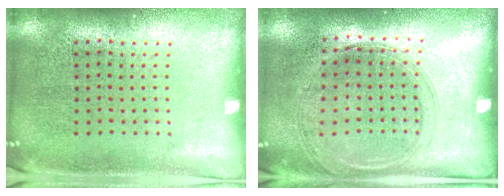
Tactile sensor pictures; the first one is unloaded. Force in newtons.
{"total": 1.3, "press": 1.2, "slide": 0.6}